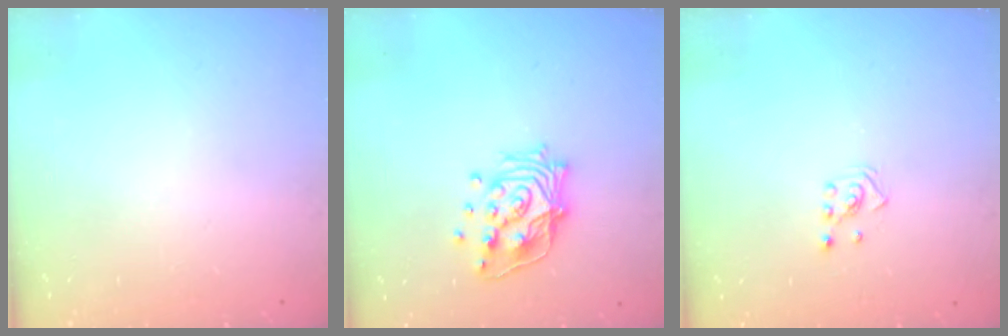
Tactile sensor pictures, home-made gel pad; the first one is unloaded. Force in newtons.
{"total": 15.0, "press": 14.8, "slide": 1.9}
{"total": 2.1, "press": 1.9, "slide": 0.8}